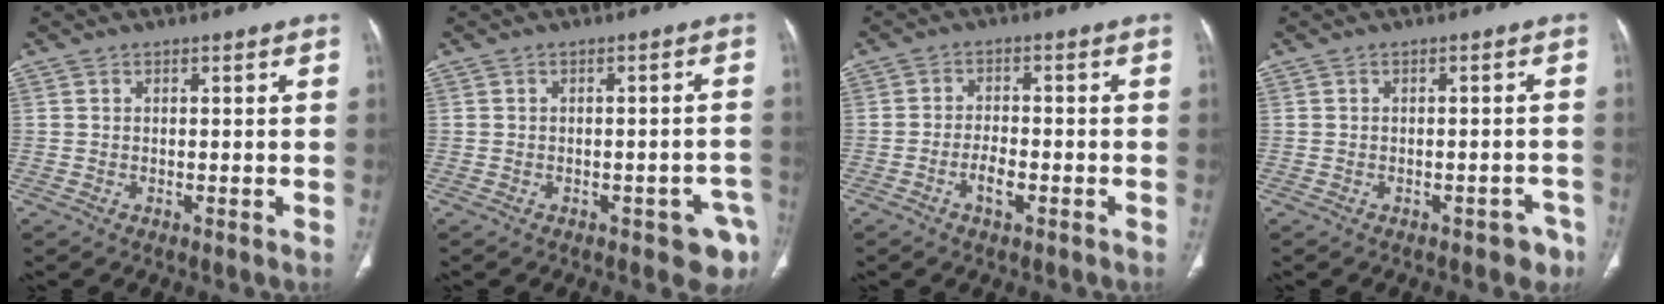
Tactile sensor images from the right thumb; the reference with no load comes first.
{"total": 6.5, "force": [-3.5, 2.9, 4.6], "torque": [-0.034, 0.018, -0.040]}
{"total": 3.8, "force": [-1.9, 1.7, 2.8], "torque": [-0.051, 0.014, -0.033]}
{"total": 4.7, "force": [-3.5, 2.6, 1.9], "torque": [-0.001, 0.025, -0.036]}